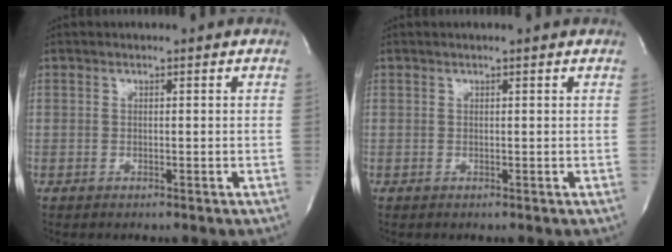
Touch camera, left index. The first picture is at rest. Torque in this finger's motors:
{"motor_torque": [0.22, -0.20, -0.03, -0.01]}